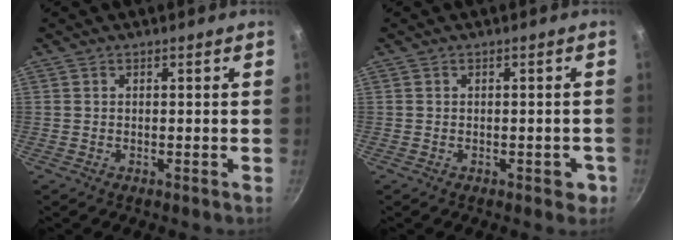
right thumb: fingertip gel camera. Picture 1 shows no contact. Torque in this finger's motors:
{"motor_torque": [0.22, 0.26, -0.25, 0.10, 0.15]}